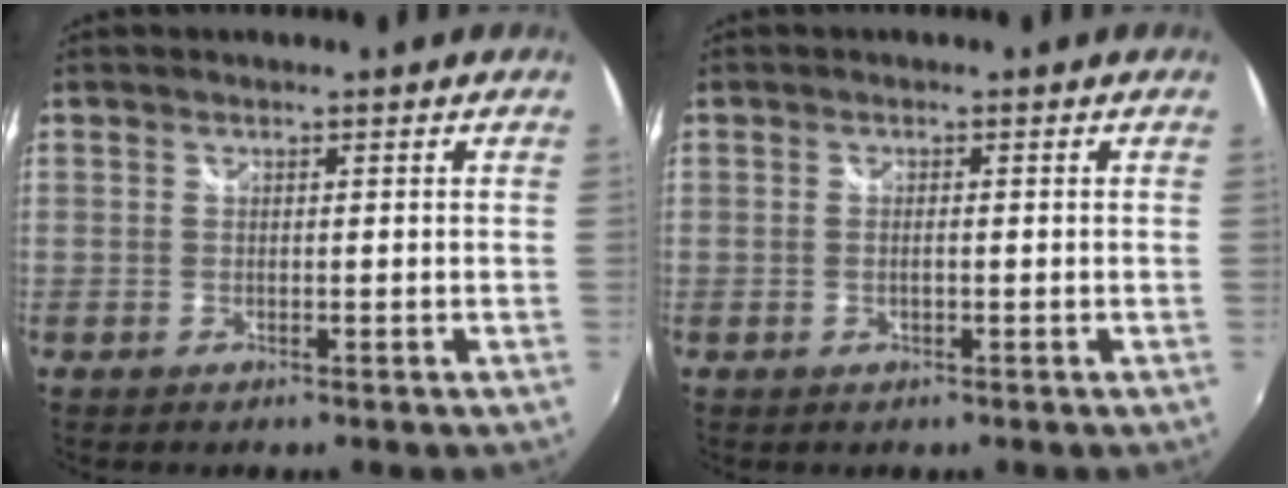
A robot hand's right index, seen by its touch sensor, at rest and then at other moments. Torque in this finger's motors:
{"motor_torque": [-0.34, 0.07, -0.12, -0.01]}